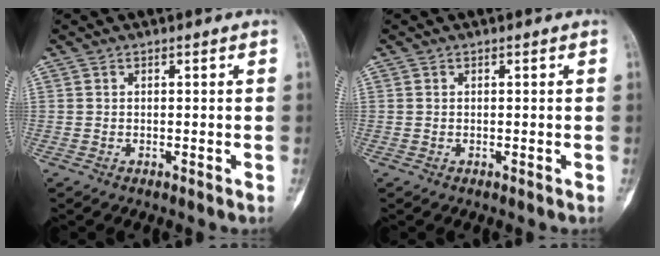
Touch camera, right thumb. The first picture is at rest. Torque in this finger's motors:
{"motor_torque": [-0.20, 0.06, 0.29, -0.07, -0.02]}